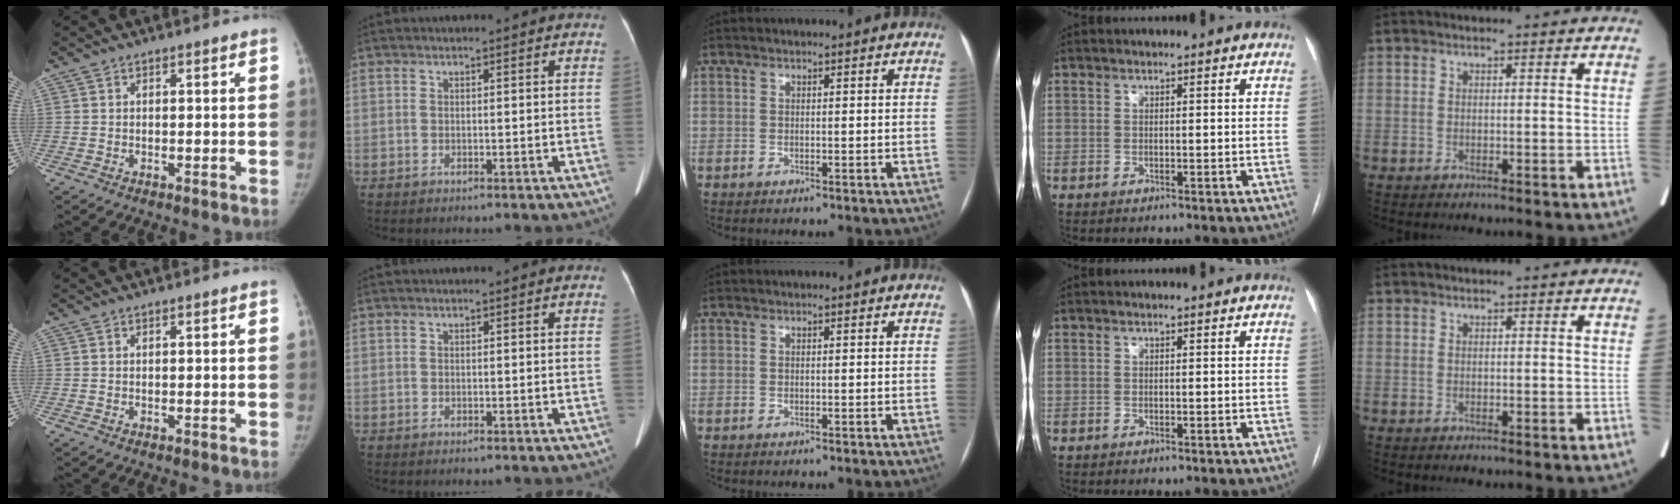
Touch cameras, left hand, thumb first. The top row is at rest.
{}